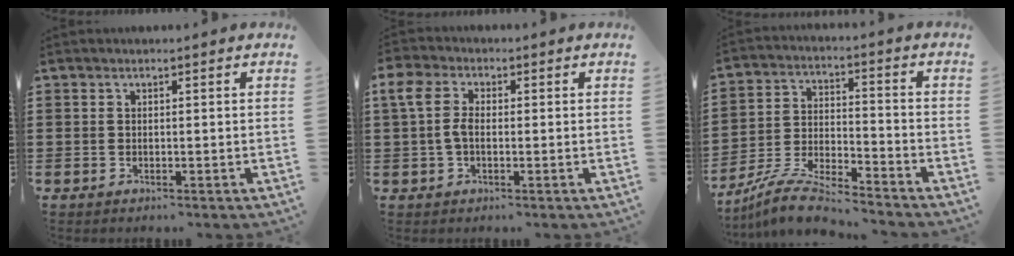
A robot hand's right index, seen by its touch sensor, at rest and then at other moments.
{"total": 4.9, "force": [0.3, 3.2, 3.7], "torque": [-0.099, 0.004, -0.004]}
{"total": 8.1, "force": [-7.6, 0.5, 2.6], "torque": [-0.065, 0.005, -0.152]}